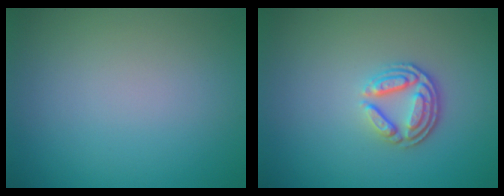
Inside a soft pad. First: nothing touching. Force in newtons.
{"total": 3.7, "press": 2.8, "slide": 2.5}